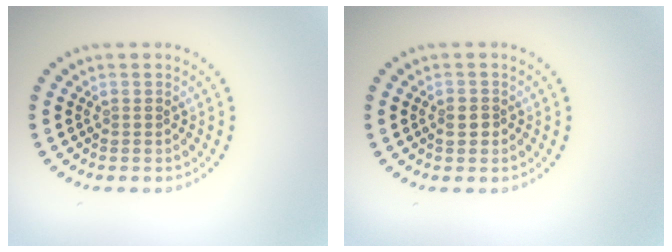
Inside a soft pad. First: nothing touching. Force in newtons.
{"total": 1.4, "press": 1.4, "slide": 0.3}